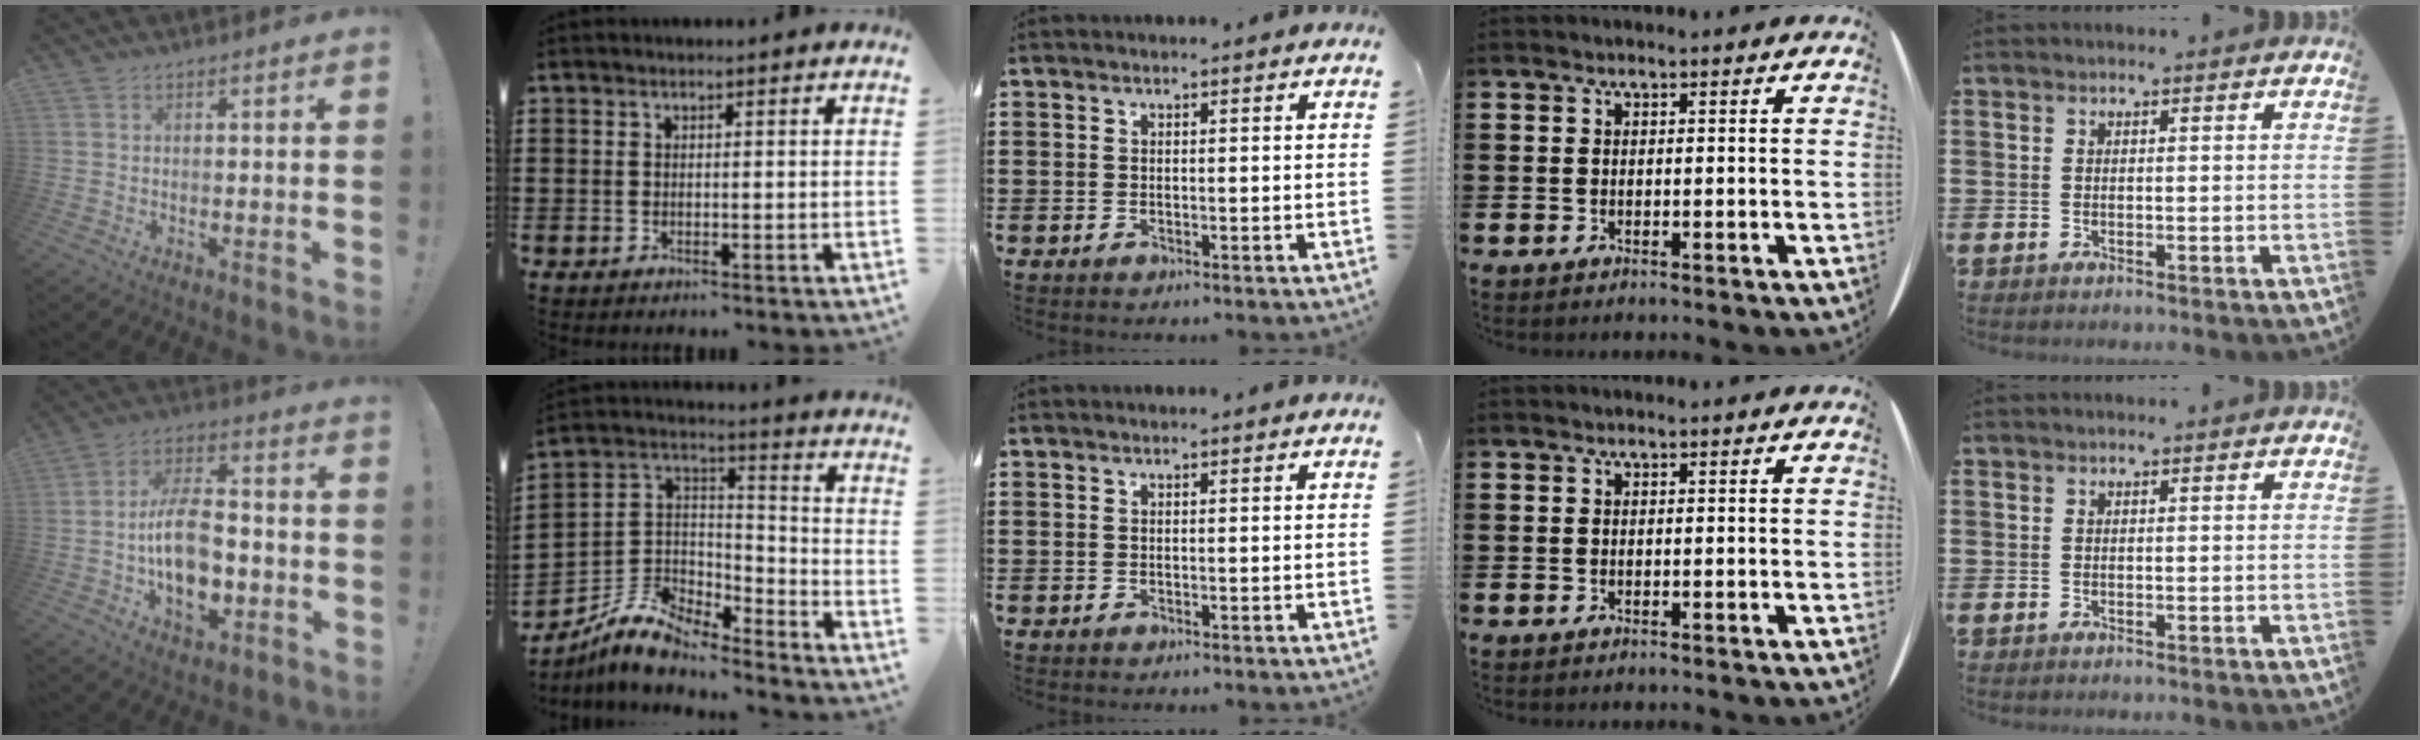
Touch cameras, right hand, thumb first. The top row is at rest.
{"thumb": {"total": 16.5, "force": [-3.6, 10.0, 12.7], "torque": [-0.221, 0.011, -0.065]}, "index": {"total": 8.3, "force": [-7.0, 3.4, 2.9], "torque": [-0.086, 0.013, -0.143]}}